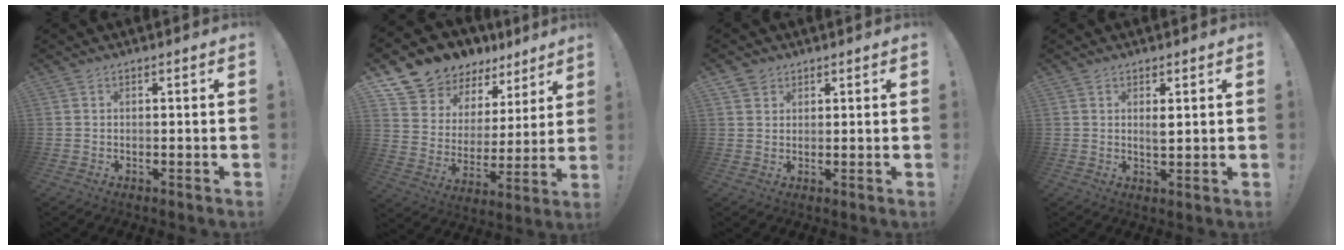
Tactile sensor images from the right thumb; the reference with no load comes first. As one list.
[{"total": 10.5, "force": [8.8, 5.7, 1.0], "torque": [-0.045, -0.079, 0.172]}, {"total": 2.8, "force": [1.9, 2.0, 0.1], "torque": [0.005, -0.010, 0.033]}, {"total": 2.3, "force": [0.9, 0.6, 2.0], "torque": [-0.029, -0.009, 0.013]}]